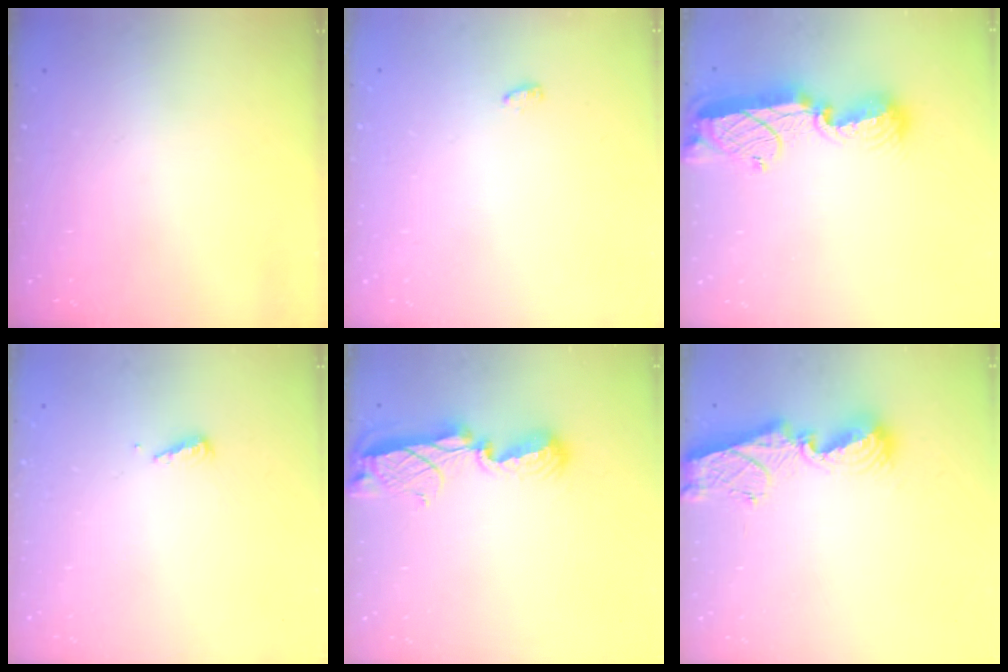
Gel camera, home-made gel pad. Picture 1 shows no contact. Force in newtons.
{"total": 6.5, "press": 3.1, "slide": 5.7}
{"total": 12.4, "press": 12.4, "slide": 1.0}
{"total": 3.6, "press": 3.6, "slide": 0.4}
{"total": 8.1, "press": 8.1, "slide": 0.7}
{"total": 9.2, "press": 9.2, "slide": 1.1}